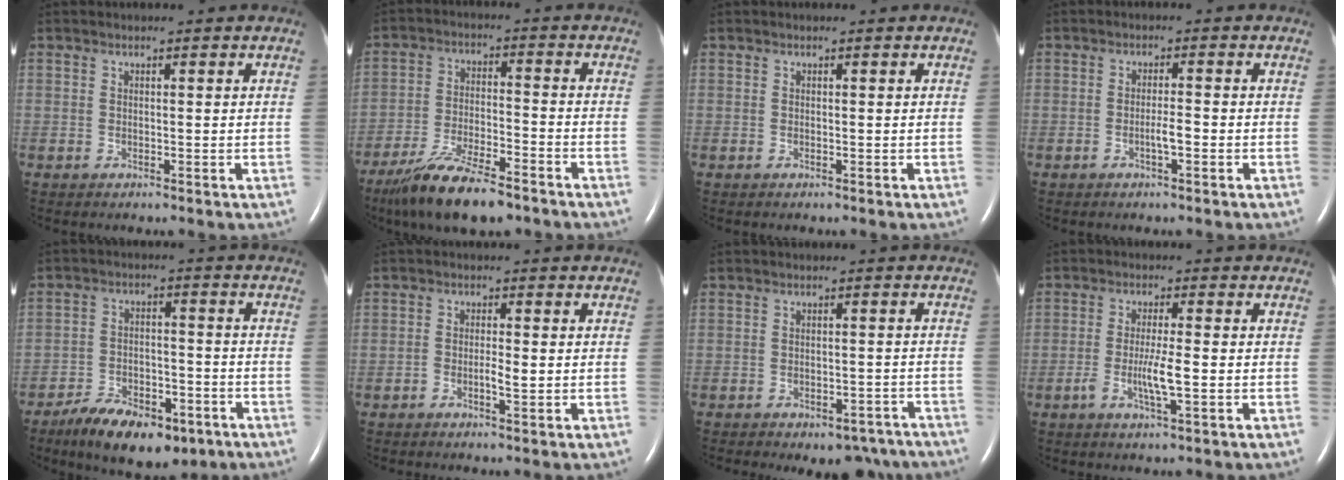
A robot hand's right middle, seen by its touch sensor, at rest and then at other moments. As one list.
[{"total": 12.6, "force": [-9.7, 2.7, 7.6], "torque": [-0.142, -0.023, -0.170]}, {"total": 0.0}, {"total": 2.2, "force": [-0.9, 0.2, 1.9], "torque": [-0.036, 0.001, -0.017]}, {"total": 11.9, "force": [-8.0, 5.2, 7.1], "torque": [-0.114, -0.002, -0.126]}, {"total": 2.1, "force": [-0.6, 0.4, 1.9], "torque": [-0.037, 0.001, -0.011]}, {"total": 11.3, "force": [-9.2, 5.0, 4.1], "torque": [-0.049, 0.012, -0.102]}, {"total": 4.6, "force": [-1.3, 0.1, 4.5], "torque": [-0.088, -0.006, -0.024]}]